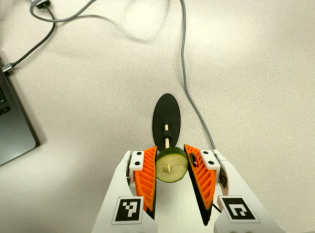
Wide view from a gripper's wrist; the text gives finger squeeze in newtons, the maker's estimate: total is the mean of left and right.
{"total": 14.5, "left": 15.6, "right": 13.4}